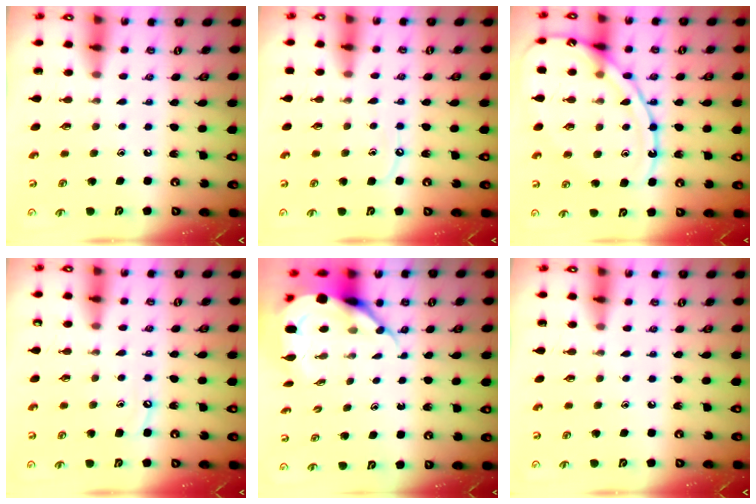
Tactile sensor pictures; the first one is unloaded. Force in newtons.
{"total": 6.3, "press": 6.2, "slide": 0.8}
{"total": 14.1, "press": 14.0, "slide": 1.5}
{"total": 4.4, "press": 4.4, "slide": 0.5}
{"total": 9.0, "press": 8.9, "slide": 0.9}
{"total": 0.0}